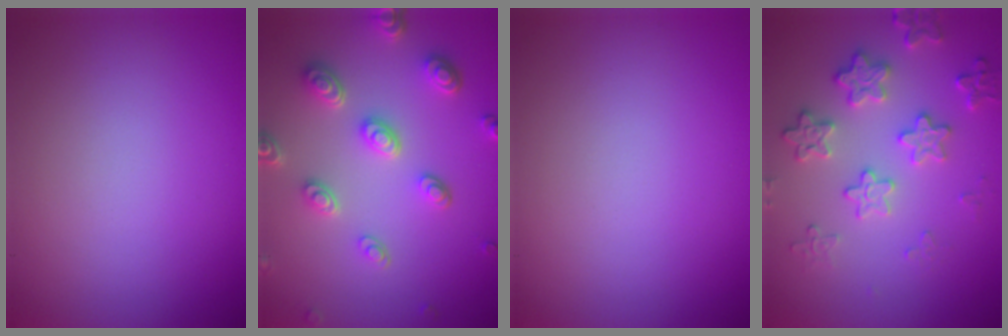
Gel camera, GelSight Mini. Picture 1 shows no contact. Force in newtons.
{"total": 4.6, "press": 3.8, "slide": 2.7}
{"total": 0.0}
{"total": 3.8, "press": 3.5, "slide": 1.7}